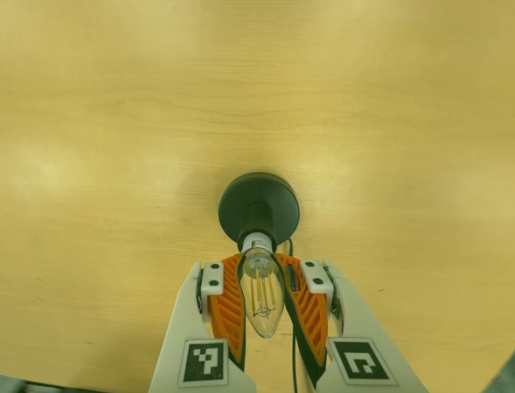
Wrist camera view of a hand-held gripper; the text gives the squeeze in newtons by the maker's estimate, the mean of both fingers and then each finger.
{"total": 34.0, "left": 42.4, "right": 25.6}